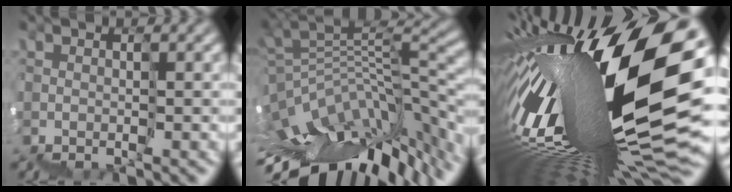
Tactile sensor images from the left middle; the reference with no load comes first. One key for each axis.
{"total": 8.5, "fx": -3.8, "fy": 3.0, "fz": 6.9, "tx": -0.131, "ty": 0.038, "tz": -0.053}
{"total": 17.2, "fx": 4.2, "fy": 5.3, "fz": 15.8, "tx": -0.307, "ty": -0.012, "tz": 0.075}